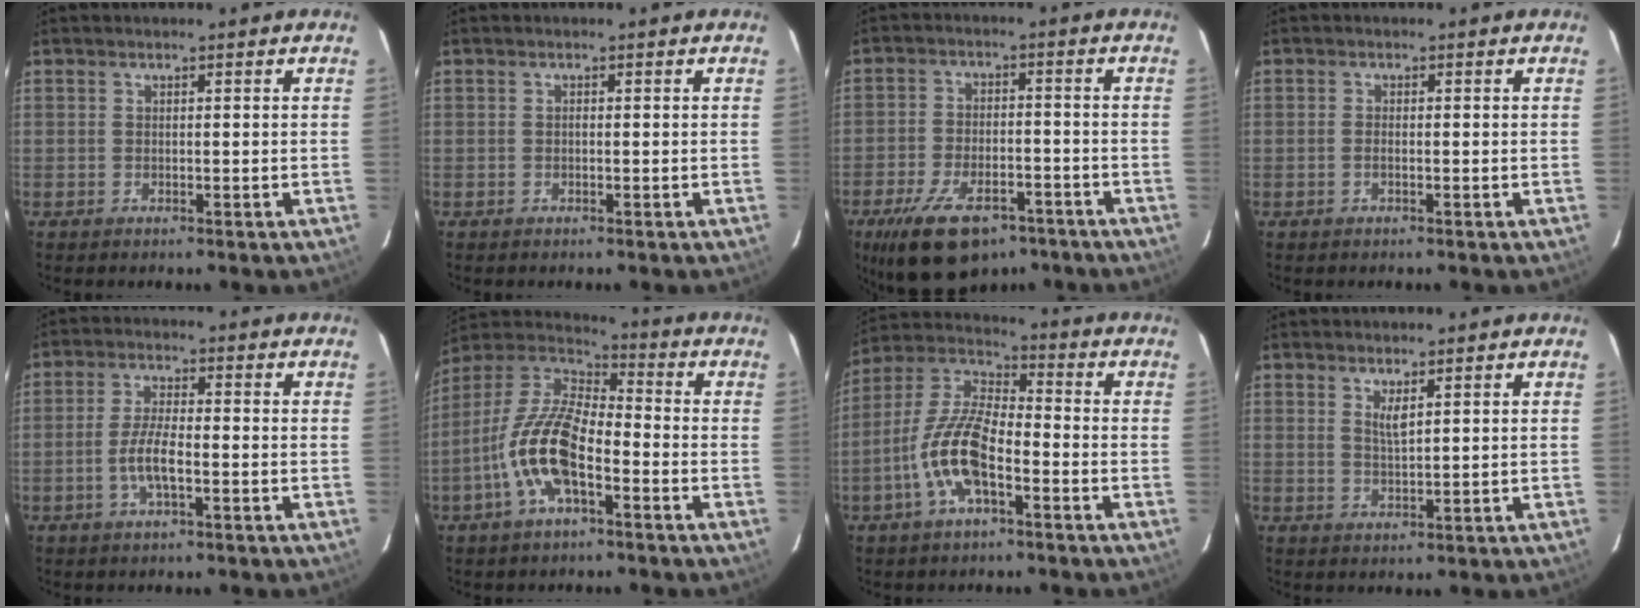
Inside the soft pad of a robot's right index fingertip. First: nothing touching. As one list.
[{"total": 0.0}, {"total": 15.7, "force": [-10.3, 7.5, 9.2], "torque": [-0.196, -0.017, -0.164]}, {"total": 0.9, "force": [-0.4, 0.4, 0.7], "torque": [-0.017, 0.001, -0.008]}, {"total": 5.6, "force": [-1.9, 1.4, 5.1], "torque": [-0.106, 0.001, -0.038]}, {"total": 14.3, "force": [-5.5, 5.5, 11.9], "torque": [-0.249, 0.001, -0.113]}, {"total": 12.6, "force": [-5.1, 4.6, 10.5], "torque": [-0.227, 0.003, -0.101]}, {"total": 2.5, "force": [1.3, 0.6, 2.1], "torque": [-0.037, -0.003, 0.023]}]